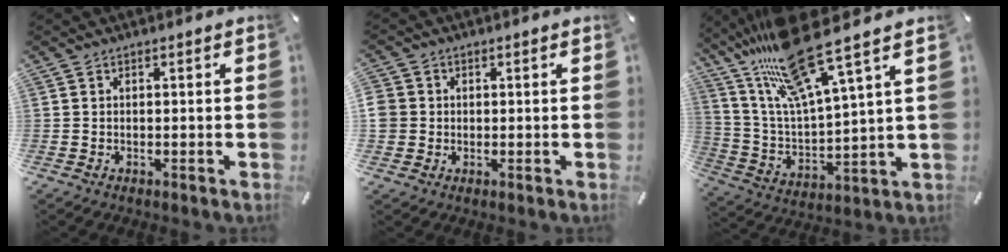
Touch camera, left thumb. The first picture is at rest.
{"total": 3.9, "force": [0.5, 3.9, 0.3], "torque": [-0.002, 0.006, 0.010]}
{"total": 20.4, "force": [14.6, 5.1, 13.4], "torque": [-0.283, -0.089, 0.242]}